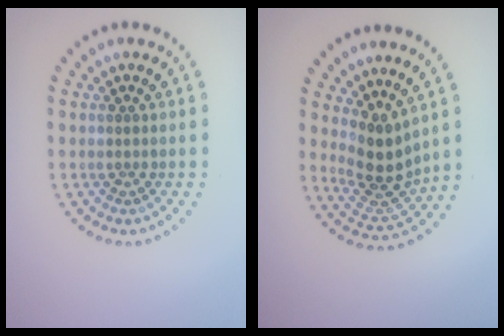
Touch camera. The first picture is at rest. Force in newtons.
{"total": 3.9, "press": 2.9, "slide": 2.5}